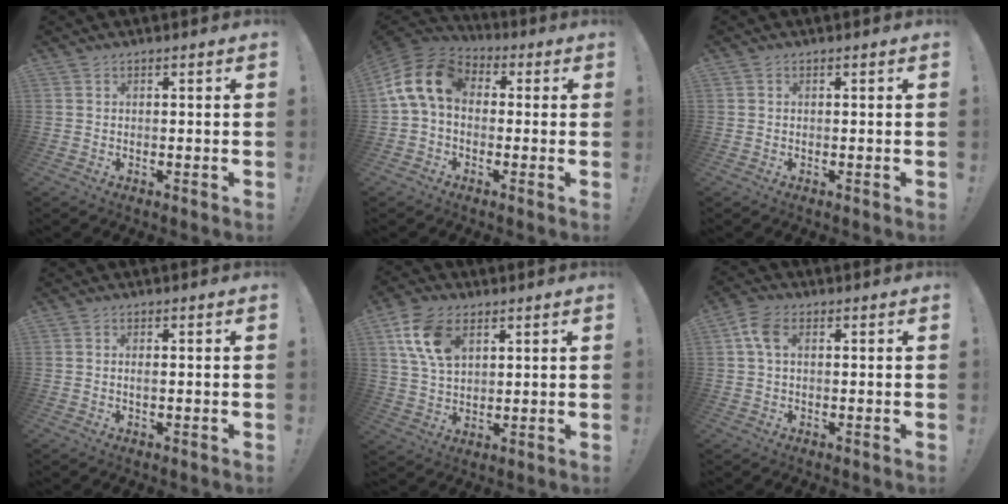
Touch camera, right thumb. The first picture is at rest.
{"total": 13.8, "force": [1.9, 9.3, 9.9], "torque": [-0.195, 0.019, 0.037]}
{"total": 0.0}
{"total": 0.6, "force": [0.1, 0.0, 0.6], "torque": [-0.005, -0.004, 0.000]}
{"total": 12.7, "force": [5.8, 7.9, 8.1], "torque": [-0.156, -0.009, 0.110]}
{"total": 6.0, "force": [1.5, 3.6, 4.6], "torque": [-0.089, 0.005, 0.029]}